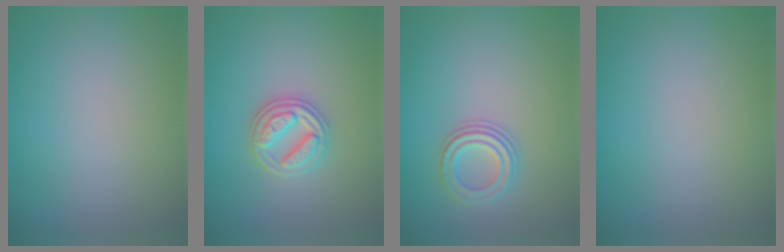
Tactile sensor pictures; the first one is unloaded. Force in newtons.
{"total": 3.4, "press": 3.0, "slide": 1.5}
{"total": 2.2, "press": 2.1, "slide": 0.7}
{"total": 0.0}